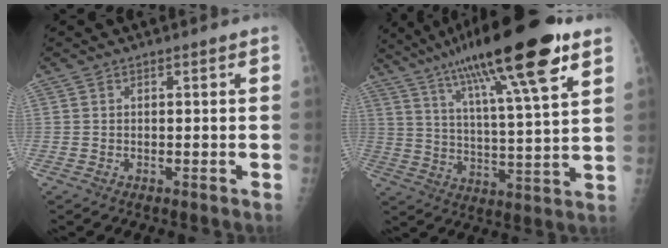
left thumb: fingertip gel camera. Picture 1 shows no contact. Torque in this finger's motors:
{"motor_torque": [1.00, -0.03, 1.83, -0.94, 0.50]}